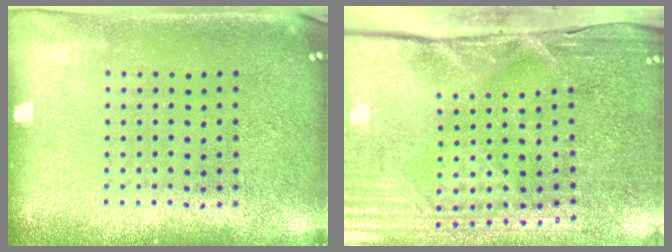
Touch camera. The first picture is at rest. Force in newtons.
{"total": 4.7, "press": 4.0, "slide": 2.5}